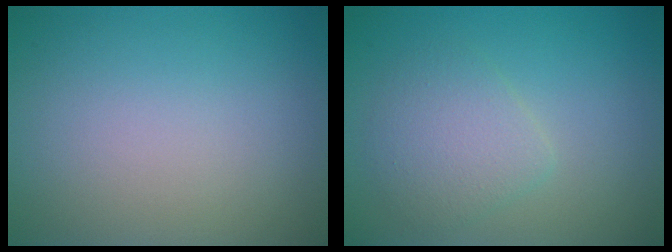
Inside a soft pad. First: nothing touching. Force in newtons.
{"total": 2.9, "press": 2.9, "slide": 0.0}